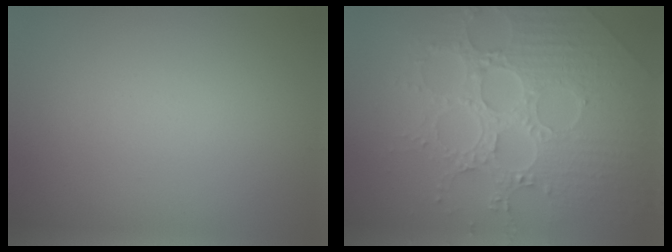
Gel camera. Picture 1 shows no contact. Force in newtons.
{"total": 8.0, "press": 5.9, "slide": 5.4}